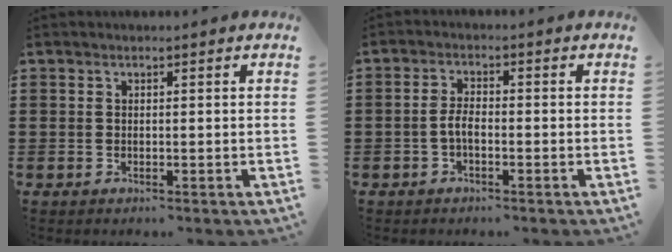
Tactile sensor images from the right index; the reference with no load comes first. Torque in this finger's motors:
{"motor_torque": [0.57, -0.48, 0.17, 0.04]}